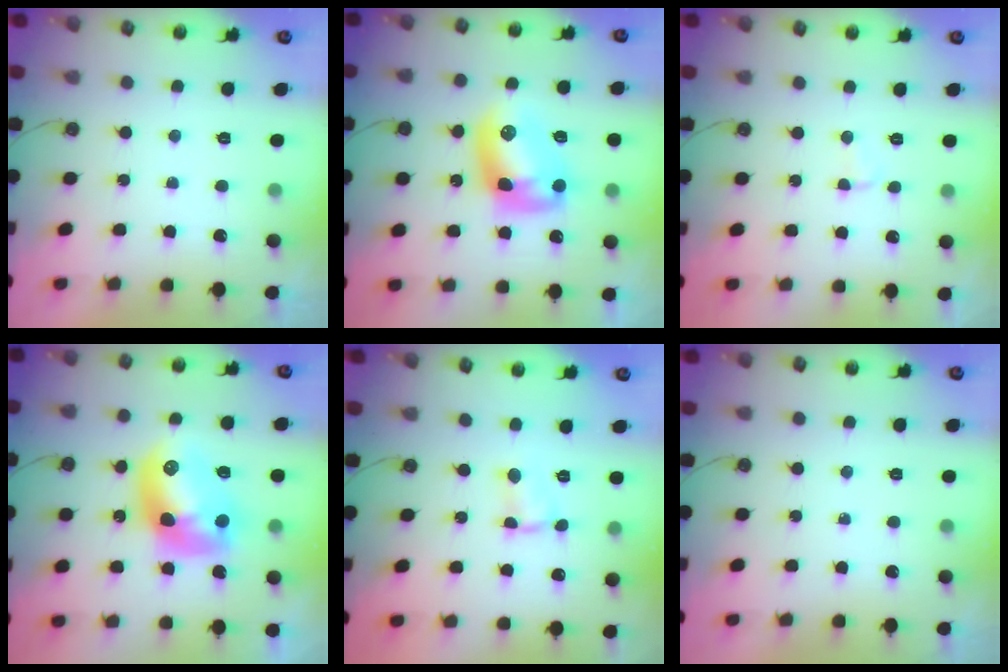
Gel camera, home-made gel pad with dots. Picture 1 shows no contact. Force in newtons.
{"total": 12.2, "press": 12.2, "slide": 0.7}
{"total": 2.3, "press": 2.3, "slide": 0.5}
{"total": 13.5, "press": 13.4, "slide": 1.1}
{"total": 1.9, "press": 1.9, "slide": 0.2}
{"total": 0.0}